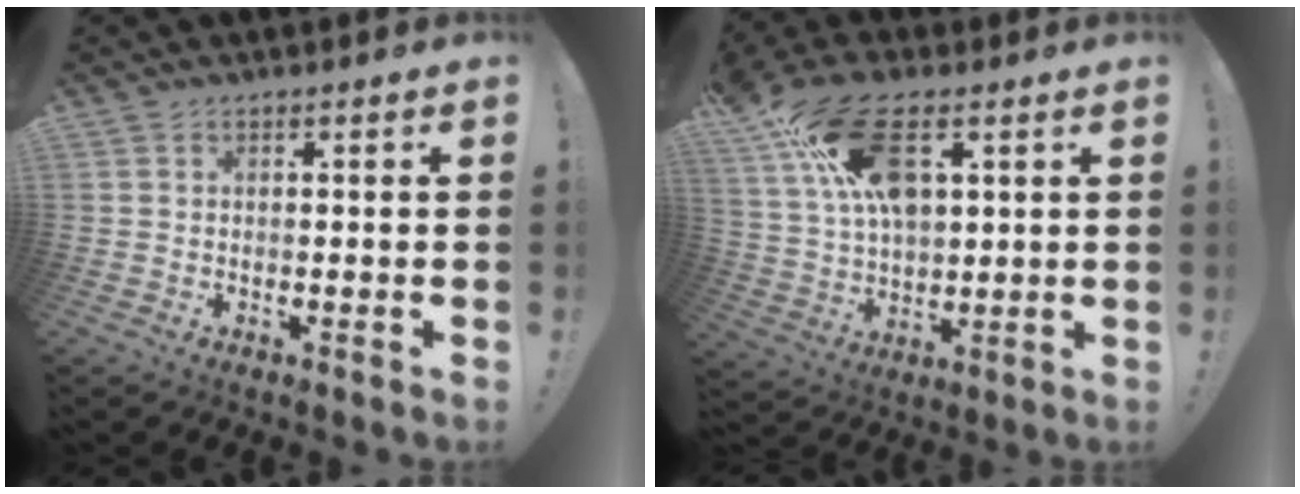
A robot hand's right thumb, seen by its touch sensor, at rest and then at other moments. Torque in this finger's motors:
{"motor_torque": [-0.43, 2.65, 1.32, 0.26, 0.17]}